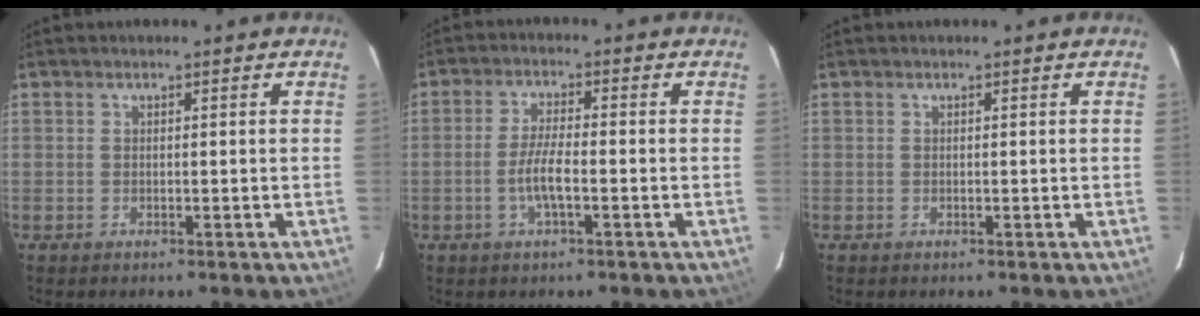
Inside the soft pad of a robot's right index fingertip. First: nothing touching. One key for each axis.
{"total": 4.9, "fx": -1.8, "fy": 0.8, "fz": 4.6, "tx": -0.092, "ty": -0.002, "tz": -0.034}
{"total": 0.0}